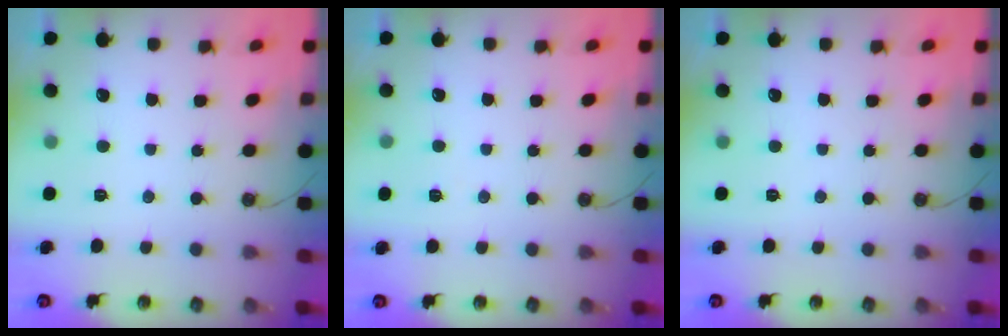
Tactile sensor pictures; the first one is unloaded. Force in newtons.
{"total": 4.6, "press": 1.9, "slide": 4.2}
{"total": 0.0}